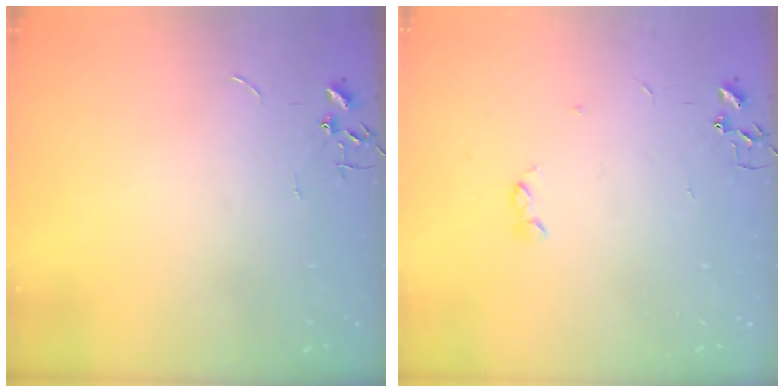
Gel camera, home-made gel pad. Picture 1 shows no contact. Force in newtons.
{"total": 2.8, "press": 2.7, "slide": 0.5}